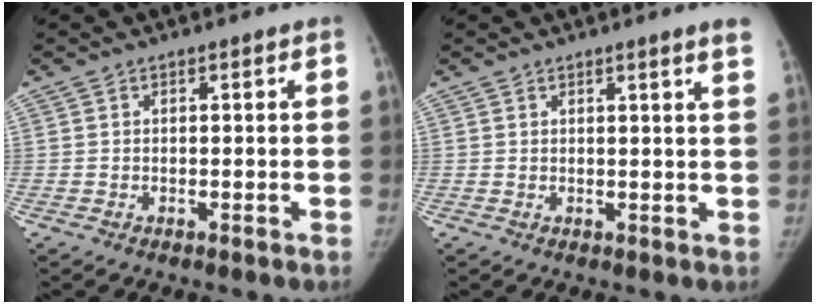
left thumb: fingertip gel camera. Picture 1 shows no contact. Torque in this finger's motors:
{"motor_torque": [0.06, -0.02, 0.03, 0.30, 0.00]}